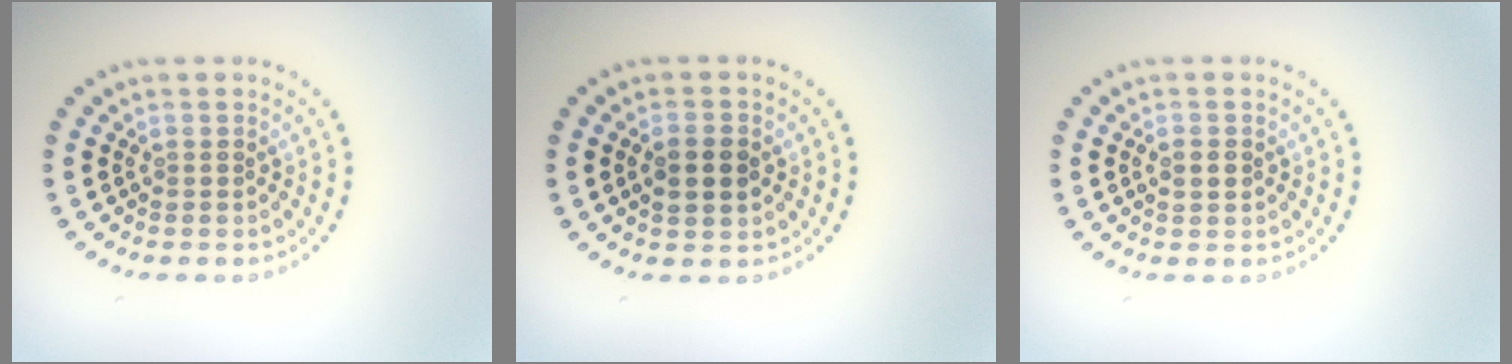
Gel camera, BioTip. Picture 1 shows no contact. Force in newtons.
{"total": 2.6, "press": 2.6, "slide": 0.1}
{"total": 1.1, "press": 1.1, "slide": 0.1}